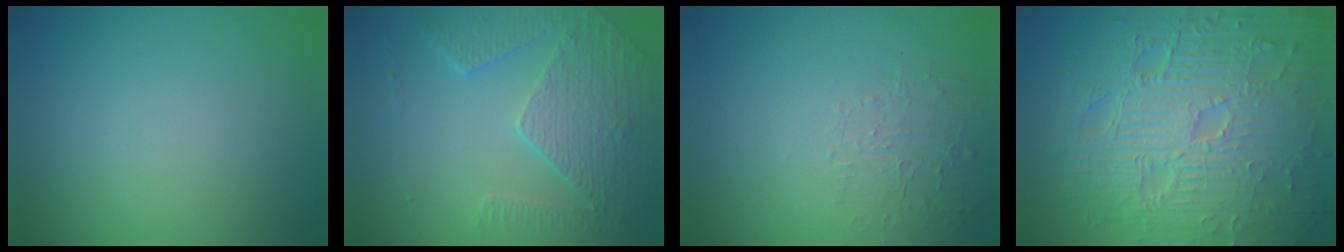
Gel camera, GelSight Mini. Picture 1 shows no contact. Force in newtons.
{"total": 5.0, "press": 3.7, "slide": 3.4}
{"total": 1.5, "press": 0.1, "slide": 1.5}
{"total": 11.7, "press": 7.6, "slide": 8.9}